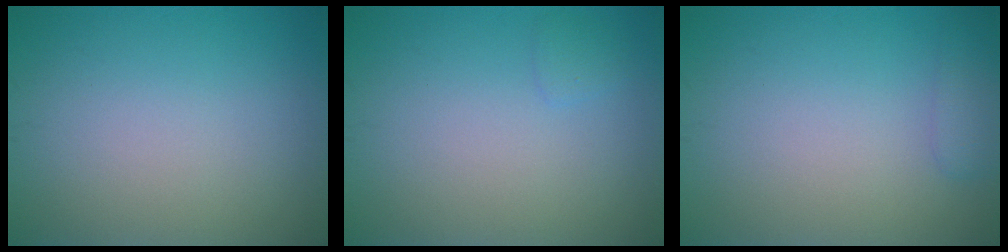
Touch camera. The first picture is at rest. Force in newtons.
{"total": 0.7, "press": 0.7, "slide": 0.1}
{"total": 1.5, "press": 1.5, "slide": 0.1}